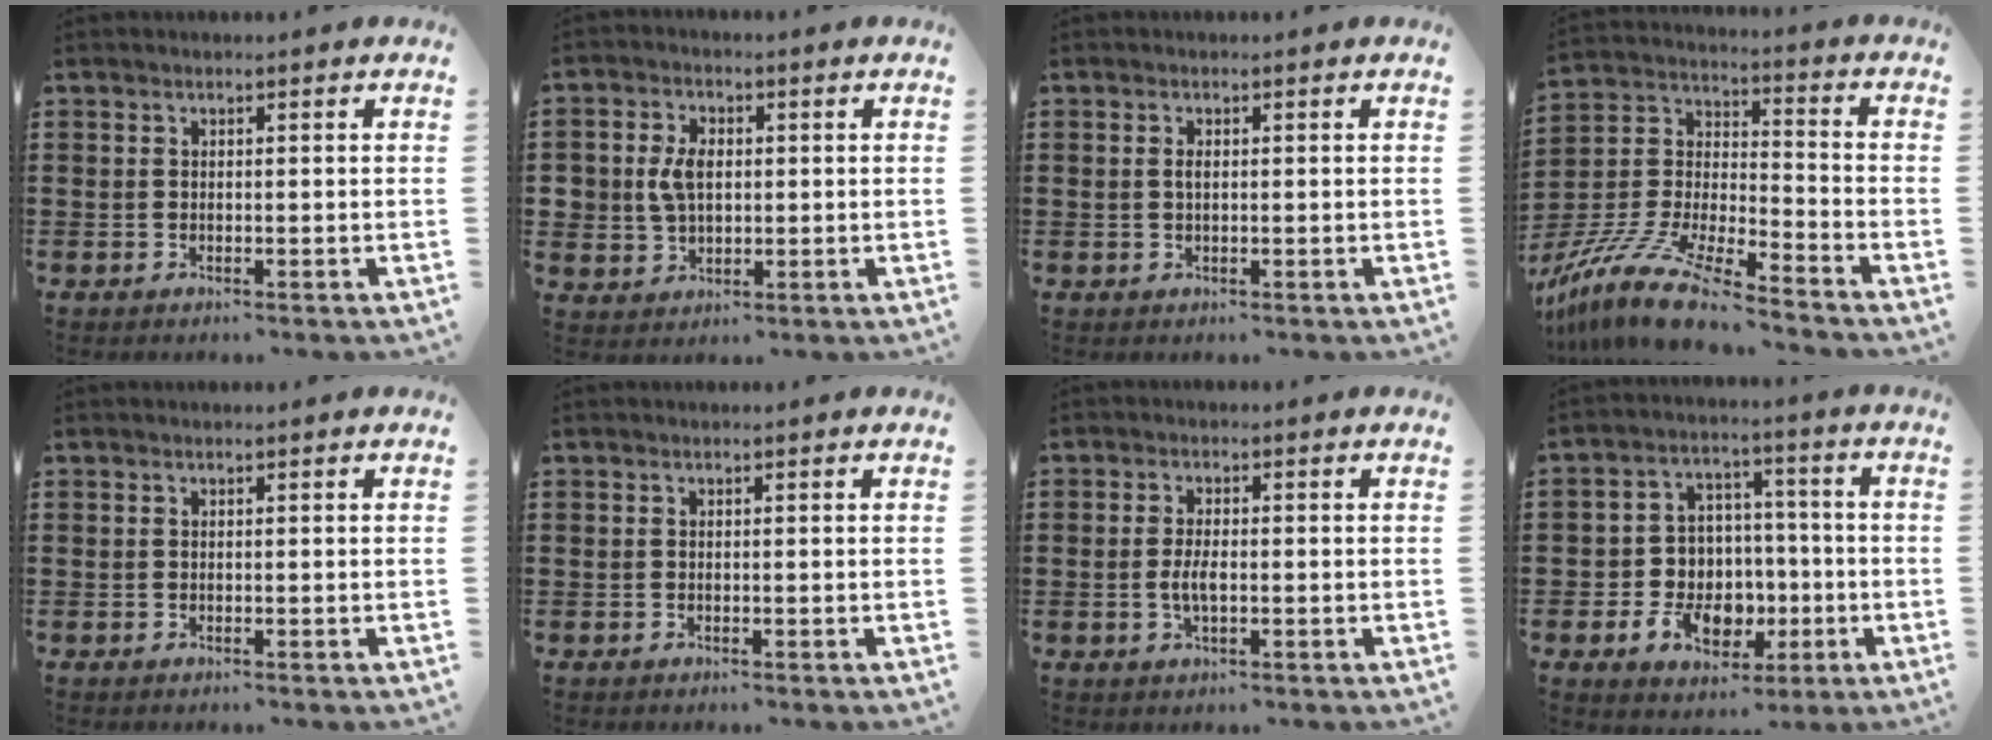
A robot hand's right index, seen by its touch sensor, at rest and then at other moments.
{"total": 4.9, "force": [0.3, 3.7, 3.2], "torque": [-0.079, 0.010, 0.002]}
{"total": 1.0, "force": [-0.1, 0.3, 0.9], "torque": [-0.019, 0.002, -0.003]}
{"total": 13.4, "force": [-11.8, 1.2, 6.3], "torque": [-0.147, 0.015, -0.236]}
{"total": 0.0}
{"total": 0.0}
{"total": 3.2, "force": [-0.6, 1.3, 2.9], "torque": [-0.068, -0.005, -0.016]}
{"total": 8.5, "force": [-2.1, 7.3, 3.8], "torque": [-0.082, 0.018, -0.026]}